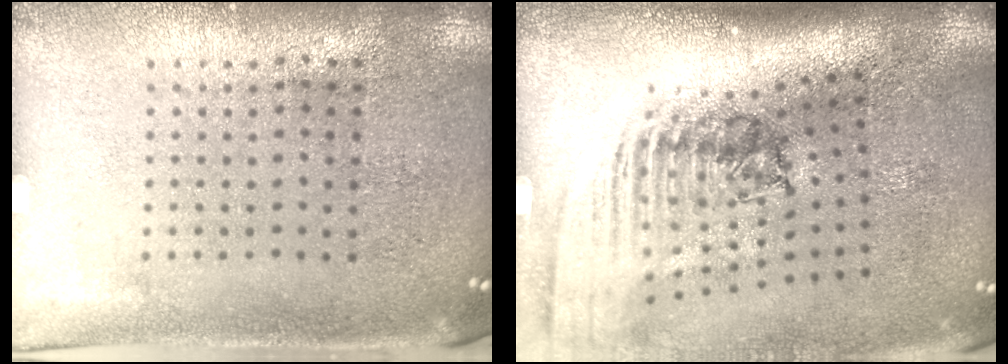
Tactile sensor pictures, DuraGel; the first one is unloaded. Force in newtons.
{"total": 2.5, "press": 1.8, "slide": 1.7}